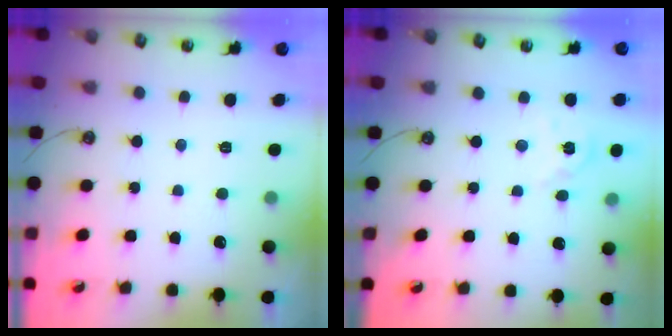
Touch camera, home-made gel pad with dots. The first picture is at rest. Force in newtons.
{"total": 3.1, "press": 3.1, "slide": 0.3}